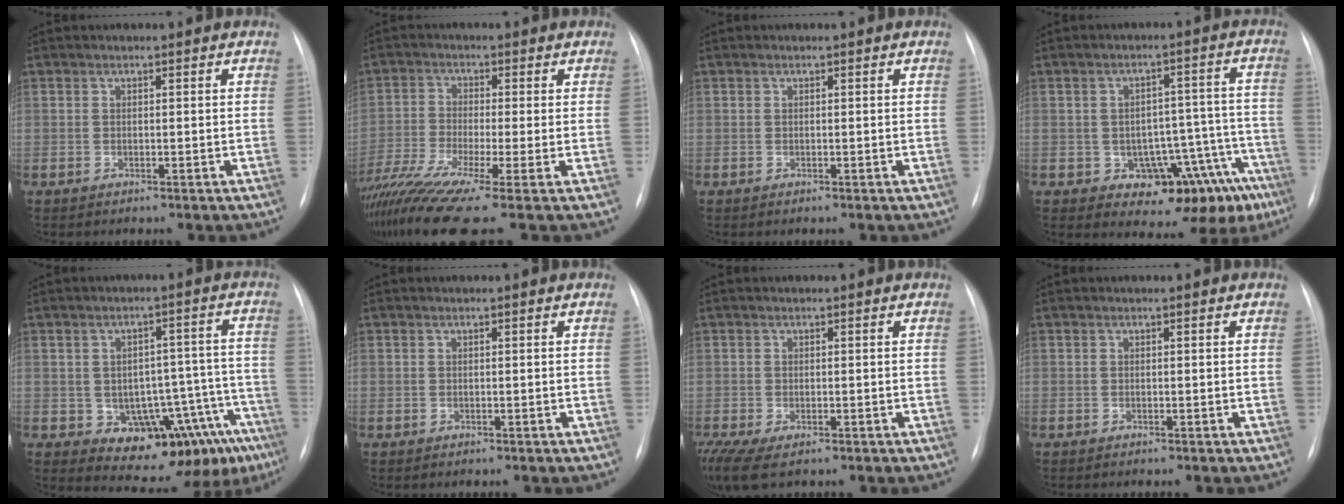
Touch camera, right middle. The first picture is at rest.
{"total": 13.4, "force": [-9.6, -0.3, 9.3], "torque": [-0.205, -0.034, -0.177]}
{"total": 0.0}
{"total": 12.9, "force": [-7.2, 7.4, 7.7], "torque": [-0.061, 0.049, -0.087]}
{"total": 13.9, "force": [-7.3, 7.2, 9.4], "torque": [-0.091, 0.034, -0.090]}
{"total": 0.0}
{"total": 8.6, "force": [-5.0, 4.2, 5.6], "torque": [-0.137, -0.013, -0.078]}
{"total": 0.0}